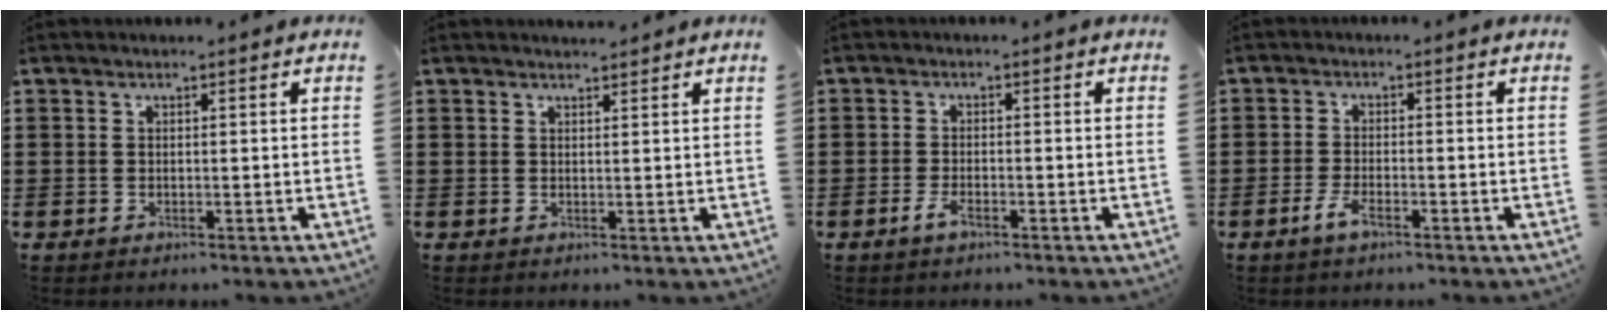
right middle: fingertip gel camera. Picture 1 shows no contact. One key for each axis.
{"total": 1.2, "fx": 1.2, "fy": -0.1, "fz": 0.2, "tx": -0.005, "ty": -0.001, "tz": 0.023}
{"total": 2.8, "fx": -1.5, "fy": 0.8, "fz": 2.3, "tx": -0.053, "ty": -0.005, "tz": -0.031}
{"total": 3.1, "fx": -1.7, "fy": 0.7, "fz": 2.4, "tx": -0.055, "ty": -0.004, "tz": -0.035}